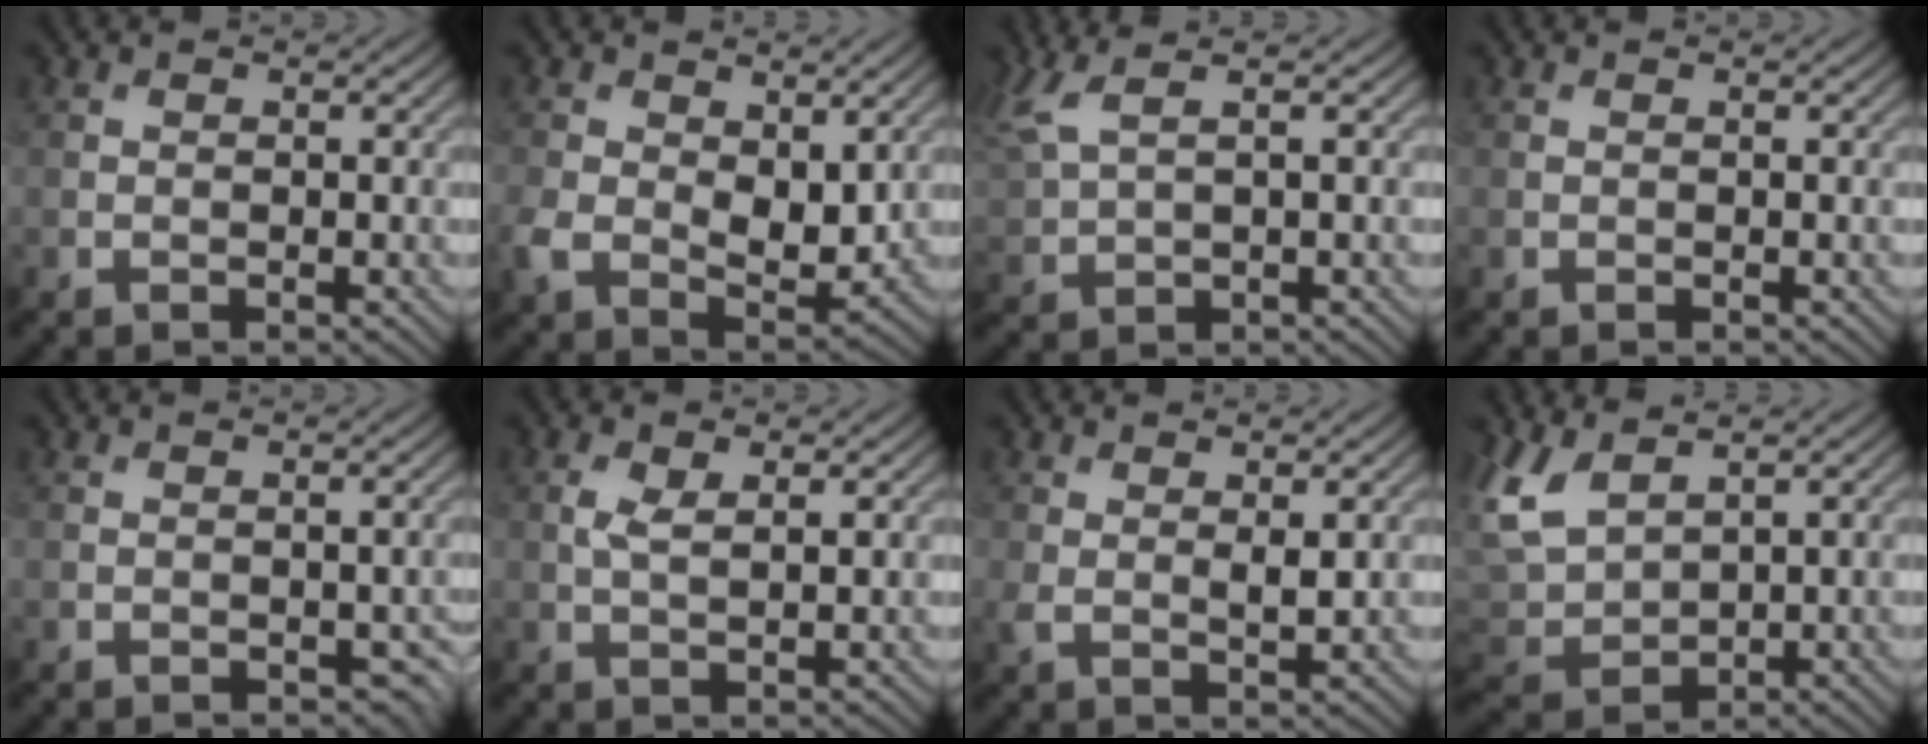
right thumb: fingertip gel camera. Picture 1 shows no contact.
{"total": 8.1, "force": [0.5, 5.3, 6.1], "torque": [-0.143, -0.021, 0.016]}
{"total": 5.5, "force": [3.0, 1.6, 4.4], "torque": [-0.121, 0.017, 0.065]}
{"total": 0.0}
{"total": 1.8, "force": [-0.5, 1.1, 1.3], "torque": [-0.020, -0.012, 0.000]}
{"total": 2.4, "force": [0.7, 0.8, 2.2], "torque": [-0.053, 0.001, 0.015]}
{"total": 2.5, "force": [0.8, 0.9, 2.2], "torque": [-0.050, -0.005, 0.018]}
{"total": 6.2, "force": [3.4, 3.2, 4.0], "torque": [-0.122, 0.001, 0.070]}